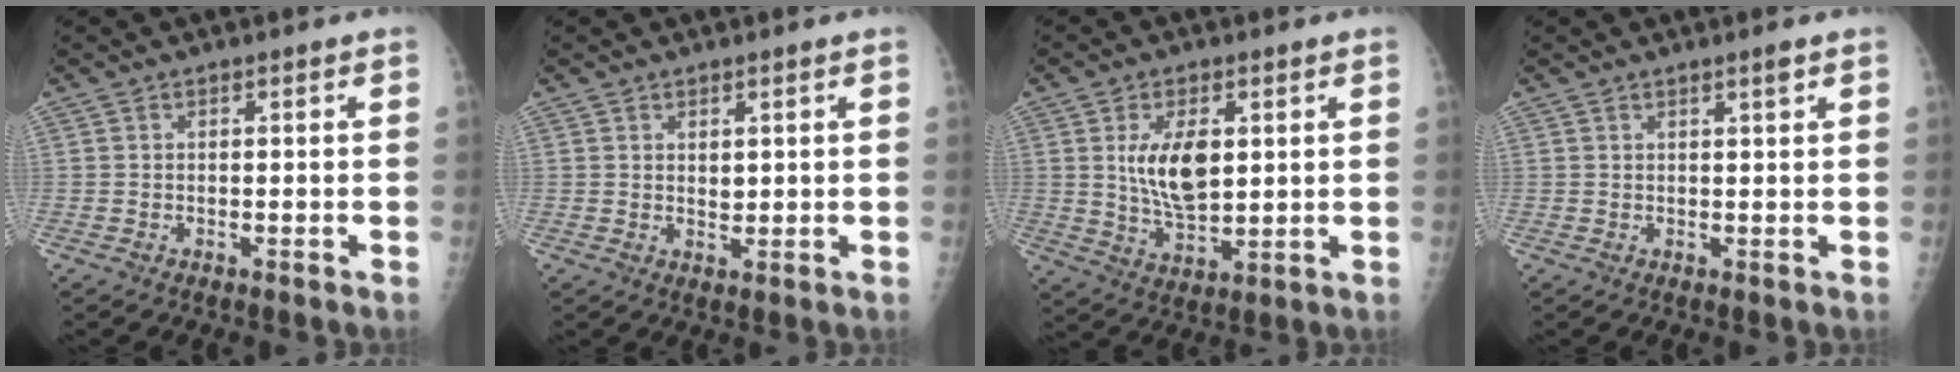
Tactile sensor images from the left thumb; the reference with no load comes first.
{"total": 1.9, "force": [0.8, 1.1, 1.4], "torque": [-0.017, -0.008, 0.016]}
{"total": 10.0, "force": [2.2, 5.2, 8.3], "torque": [-0.133, -0.017, 0.050]}
{"total": 1.4, "force": [0.9, -0.1, 1.0], "torque": [-0.015, -0.007, 0.016]}